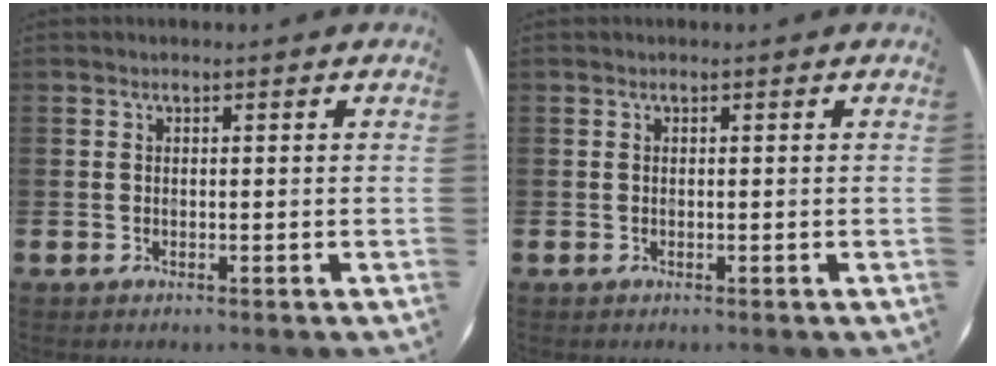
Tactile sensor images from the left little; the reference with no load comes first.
{"total": 0.0}